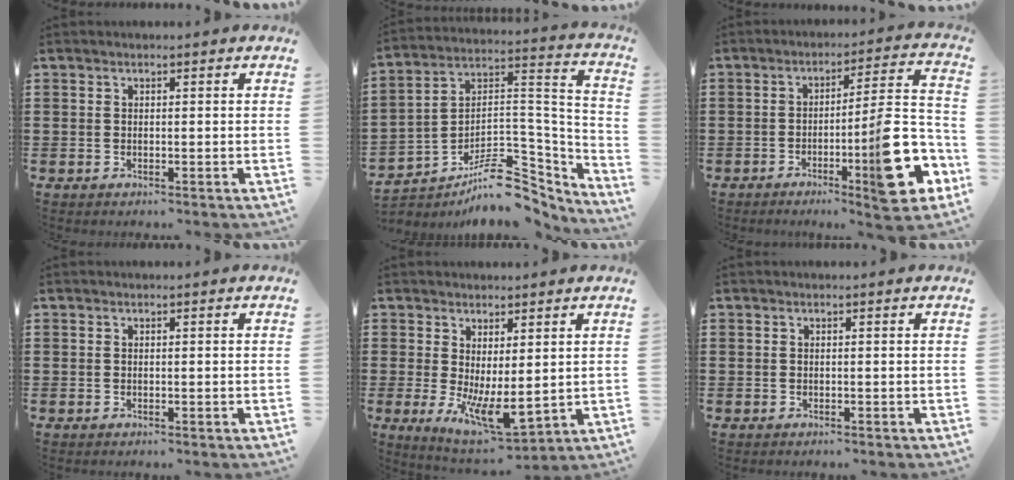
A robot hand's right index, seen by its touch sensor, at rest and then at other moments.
{"total": 10.5, "force": [-6.9, 5.1, 6.0], "torque": [-0.087, 0.023, -0.125]}
{"total": 13.2, "force": [-4.8, 2.3, 12.0], "torque": [-0.168, -0.021, -0.085]}
{"total": 0.0}
{"total": 5.9, "force": [-0.6, 2.0, 5.6], "torque": [-0.097, -0.020, -0.002]}
{"total": 0.0}